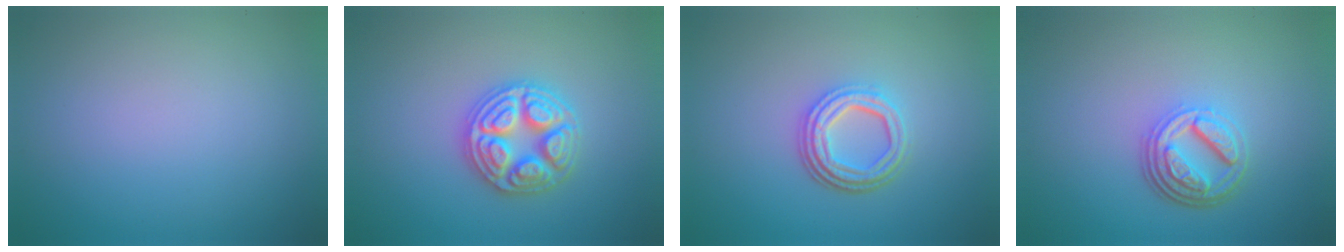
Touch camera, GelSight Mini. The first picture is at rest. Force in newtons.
{"total": 4.7, "press": 4.7, "slide": 0.5}
{"total": 4.4, "press": 3.3, "slide": 2.9}
{"total": 4.6, "press": 3.4, "slide": 3.1}